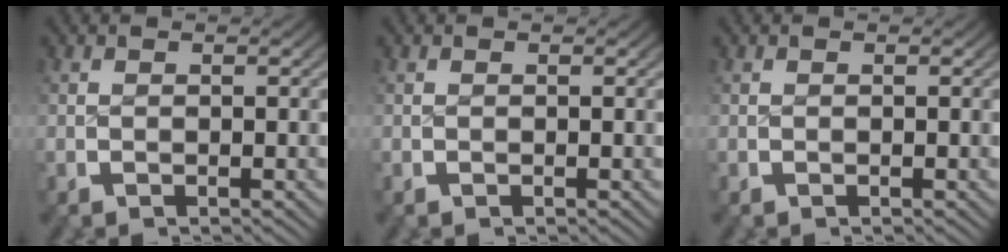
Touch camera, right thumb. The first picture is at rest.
{"total": 0.0}
{"total": 0.0}